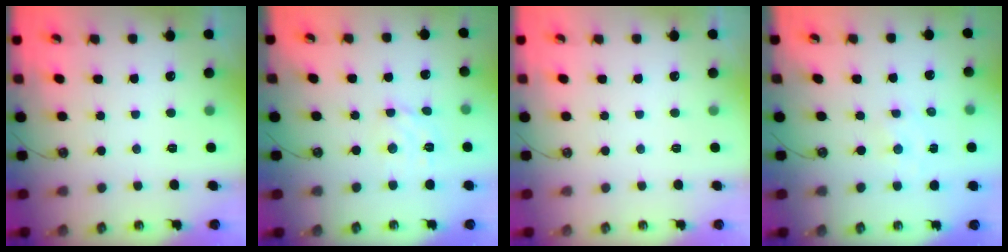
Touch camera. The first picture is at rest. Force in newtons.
{"total": 4.7, "press": 4.6, "slide": 0.4}
{"total": 0.0}
{"total": 1.8, "press": 1.7, "slide": 0.3}